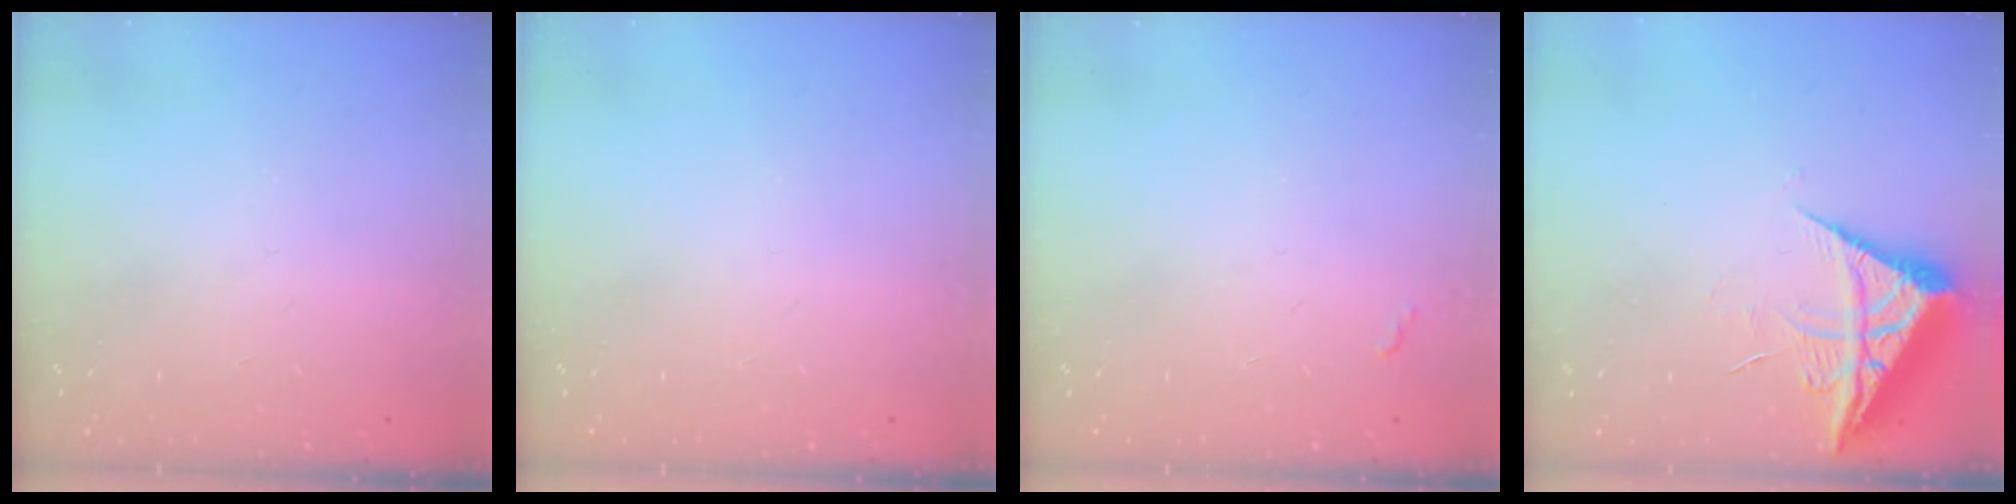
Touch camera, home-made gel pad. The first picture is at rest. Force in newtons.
{"total": 0.0}
{"total": 2.8, "press": 2.8, "slide": 0.4}
{"total": 7.6, "press": 7.6, "slide": 0.5}